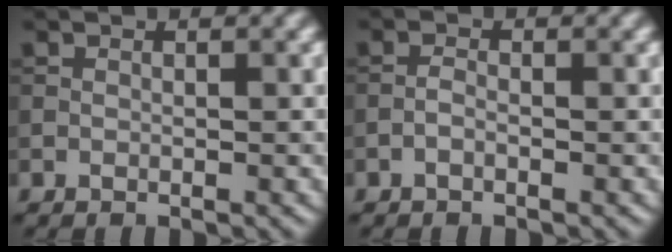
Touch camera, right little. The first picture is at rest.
{"total": 0.8, "force": [-0.5, 0.2, 0.6], "torque": [-0.013, 0.001, -0.013]}